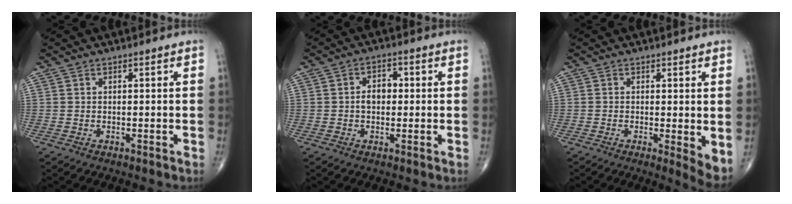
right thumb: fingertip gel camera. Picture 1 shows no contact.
{"total": 4.2, "force": [0.0, 3.0, 3.0], "torque": [-0.037, 0.015, -0.007]}
{"total": 4.2, "force": [0.0, 1.1, 4.1], "torque": [-0.061, -0.013, -0.005]}